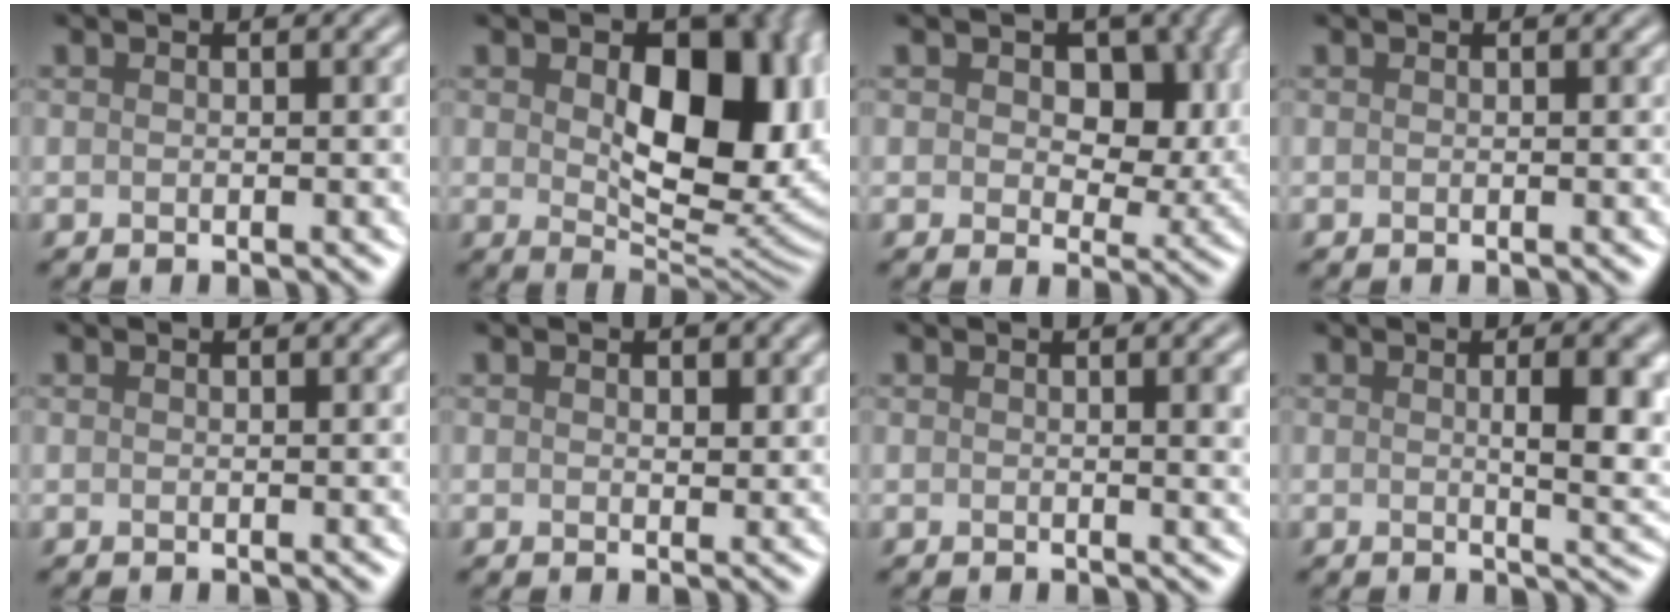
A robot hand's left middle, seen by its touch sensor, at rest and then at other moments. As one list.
[{"total": 13.1, "force": [1.7, 8.0, 10.2], "torque": [-0.127, -0.009, 0.041]}, {"total": 8.2, "force": [2.0, 5.3, 6.0], "torque": [-0.075, -0.002, 0.020]}, {"total": 0.0}, {"total": 0.0}, {"total": 1.0, "force": [0.5, 0.7, 0.5], "torque": [-0.006, -0.004, 0.009]}, {"total": 2.7, "force": [0.5, 0.8, 2.5], "torque": [-0.024, 0.002, 0.004]}, {"total": 5.8, "force": [0.7, 1.6, 5.5], "torque": [-0.066, 0.001, 0.013]}]